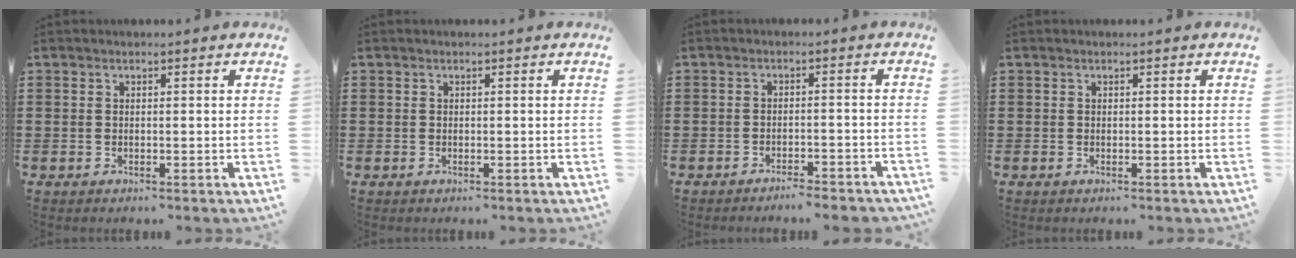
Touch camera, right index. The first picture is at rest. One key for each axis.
{"total": 0.0}
{"total": 2.4, "fx": -2.4, "fy": -0.1, "fz": 0.5, "tx": -0.013, "ty": -0.001, "tz": -0.051}
{"total": 0.0}